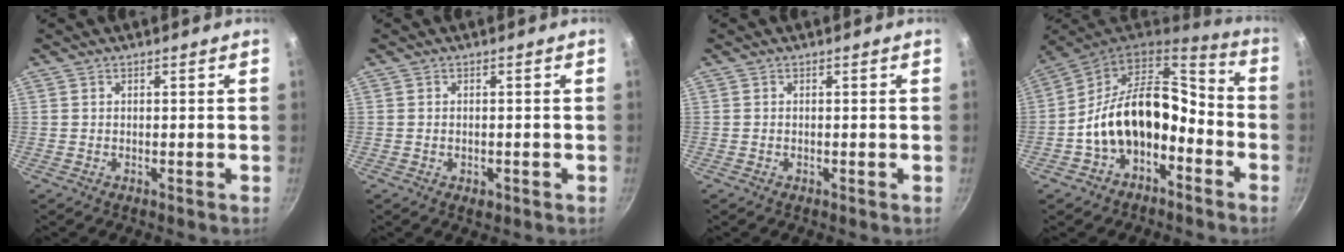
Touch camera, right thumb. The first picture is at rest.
{"total": 1.8, "force": [-0.7, 1.2, 1.2], "torque": [-0.017, -0.002, -0.010]}
{"total": 0.0}
{"total": 17.2, "force": [-4.8, 11.4, 12.0], "torque": [-0.177, 0.071, -0.090]}